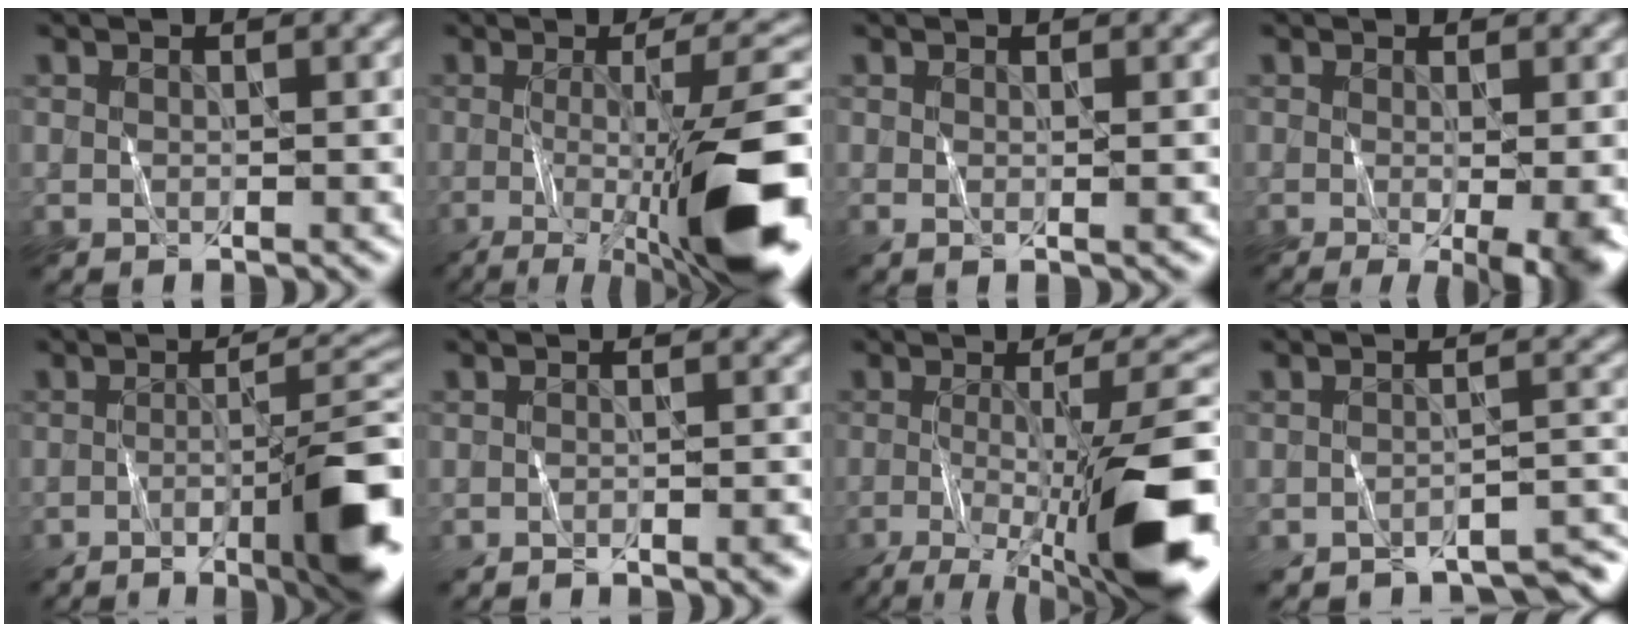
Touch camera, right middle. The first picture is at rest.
{"total": 11.7, "force": [-2.6, 2.5, 11.1], "torque": [-0.142, 0.001, -0.039]}
{"total": 0.8, "force": [0.1, 0.1, 0.8], "torque": [-0.003, 0.002, -0.001]}
{"total": 5.3, "force": [-1.0, 1.3, 5.0], "torque": [-0.056, -0.012, -0.004]}
{"total": 9.8, "force": [-3.9, 1.9, 8.8], "torque": [-0.100, 0.012, -0.059]}
{"total": 1.7, "force": [-1.6, 0.1, 0.7], "torque": [0.004, -0.001, -0.031]}
{"total": 11.2, "force": [-3.5, 2.6, 10.3], "torque": [-0.148, 0.000, -0.059]}
{"total": 4.6, "force": [-4.3, 0.6, 1.4], "torque": [-0.010, -0.005, -0.056]}